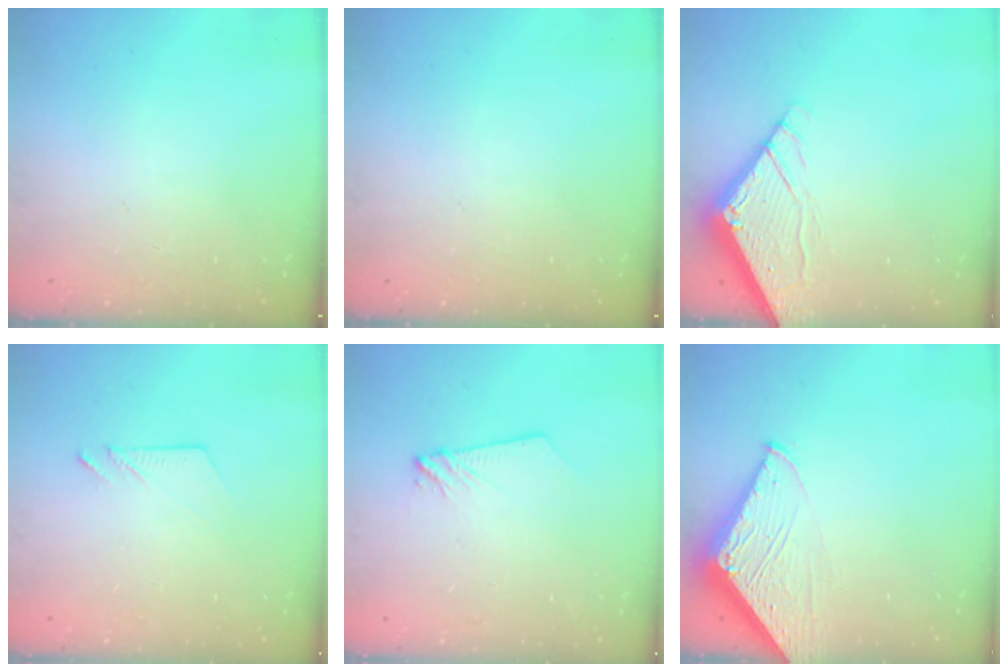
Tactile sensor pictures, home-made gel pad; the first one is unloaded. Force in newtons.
{"total": 0.0}
{"total": 5.6, "press": 5.6, "slide": 0.5}
{"total": 2.5, "press": 2.5, "slide": 0.4}
{"total": 4.8, "press": 4.8, "slide": 0.3}
{"total": 4.8, "press": 4.7, "slide": 0.5}